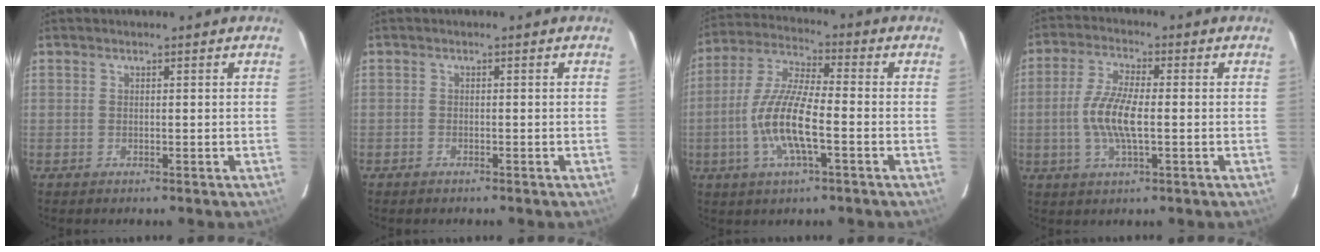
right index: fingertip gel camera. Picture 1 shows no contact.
{"total": 0.8, "force": [-0.7, 0.3, 0.0], "torque": [-0.004, 0.003, -0.014]}
{"total": 12.5, "force": [-3.5, 2.8, 11.6], "torque": [-0.244, -0.004, -0.070]}
{"total": 8.3, "force": [-1.1, 2.2, 8.0], "torque": [-0.163, 0.003, -0.024]}